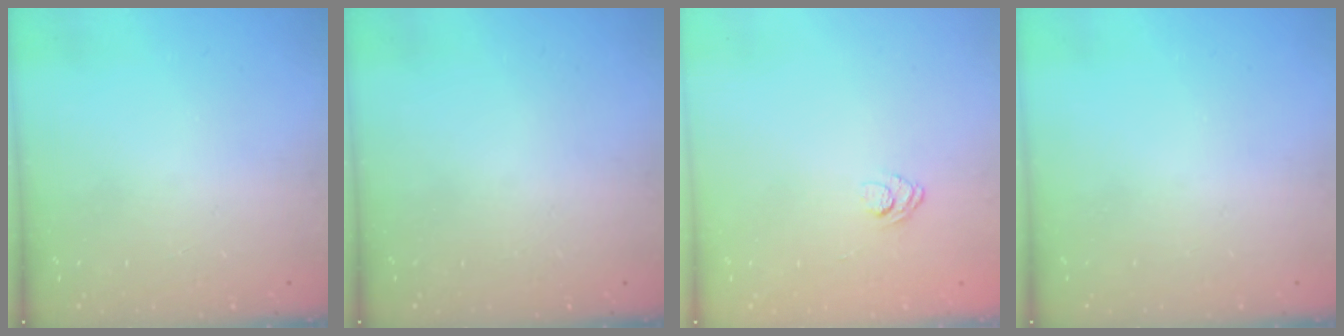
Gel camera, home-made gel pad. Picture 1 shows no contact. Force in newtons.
{"total": 0.0}
{"total": 3.8, "press": 3.5, "slide": 1.4}
{"total": 0.0}